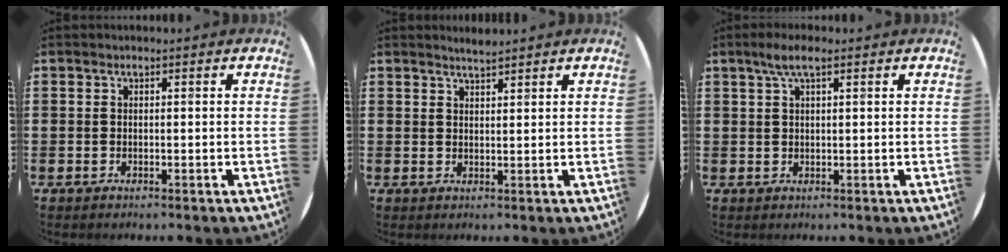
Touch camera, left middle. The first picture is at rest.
{"total": 1.9, "force": [1.8, -0.1, 0.2], "torque": [-0.004, 0.001, 0.035]}
{"total": 3.2, "force": [1.9, 0.7, 2.5], "torque": [-0.051, 0.009, 0.032]}